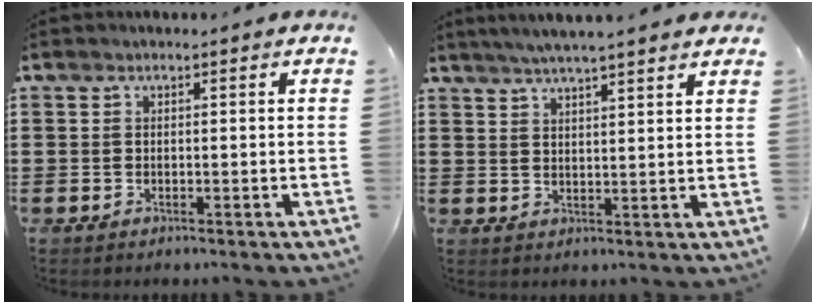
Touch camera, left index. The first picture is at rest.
{"total": 3.9, "force": [3.5, -0.3, 1.7], "torque": [-0.043, -0.009, 0.060]}